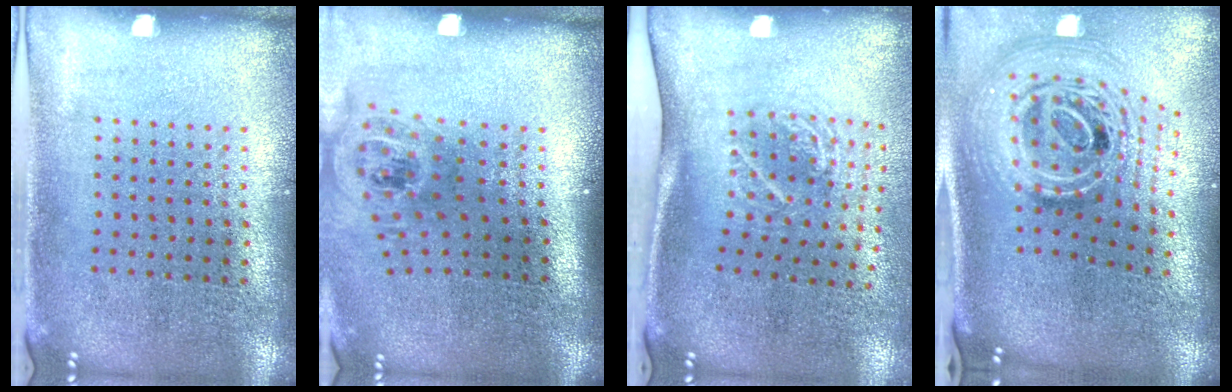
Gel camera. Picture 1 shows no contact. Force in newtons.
{"total": 1.7, "press": 1.3, "slide": 1.1}
{"total": 1.8, "press": 1.3, "slide": 1.3}
{"total": 3.0, "press": 2.1, "slide": 2.2}